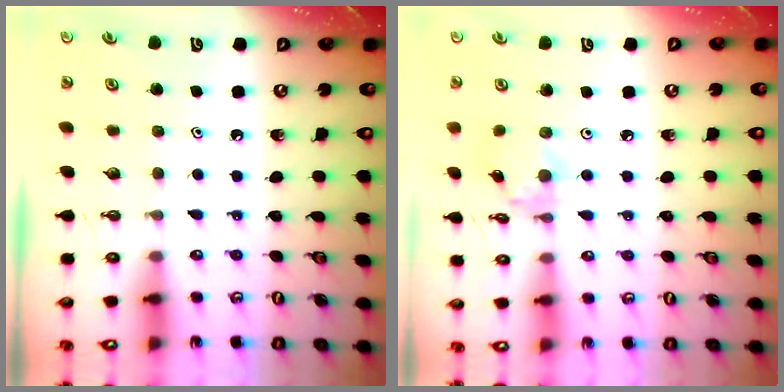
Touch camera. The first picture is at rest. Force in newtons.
{"total": 2.4, "press": 2.4, "slide": 0.2}